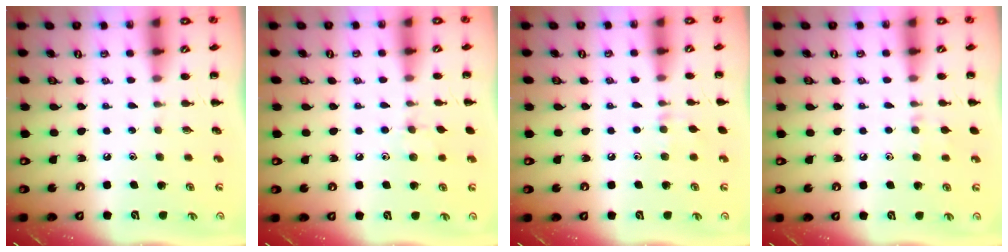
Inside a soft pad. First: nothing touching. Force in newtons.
{"total": 6.4, "press": 6.2, "slide": 1.6}
{"total": 5.8, "press": 5.5, "slide": 1.9}
{"total": 5.2, "press": 4.8, "slide": 1.9}